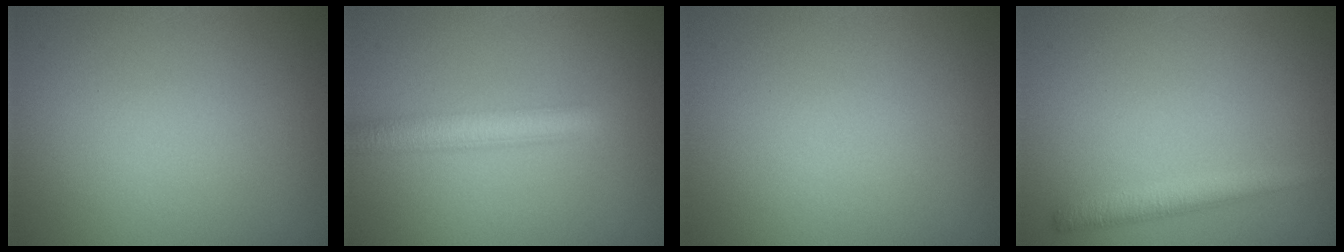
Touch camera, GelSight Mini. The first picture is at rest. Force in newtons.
{"total": 3.3, "press": 3.3, "slide": 0.0}
{"total": 0.0}
{"total": 2.1, "press": 2.1, "slide": 0.1}